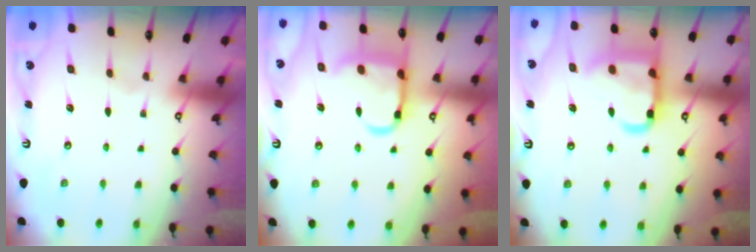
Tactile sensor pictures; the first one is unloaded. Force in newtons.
{"total": 14.0, "press": 13.9, "slide": 1.4}
{"total": 19.0, "press": 18.9, "slide": 1.9}